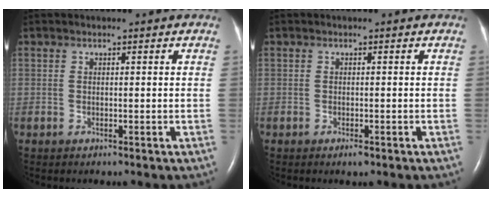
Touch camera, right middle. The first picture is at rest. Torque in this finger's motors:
{"motor_torque": [0.16, -0.09, 0.04, 0.03]}